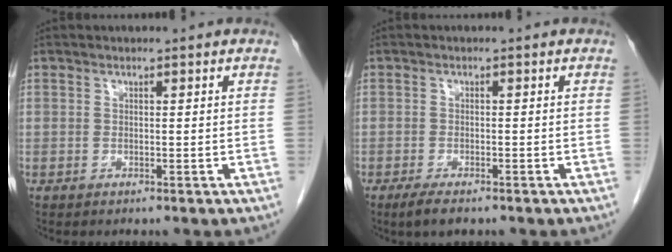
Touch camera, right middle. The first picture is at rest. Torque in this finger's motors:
{"motor_torque": [0.28, -0.10, 0.02, 0.01]}